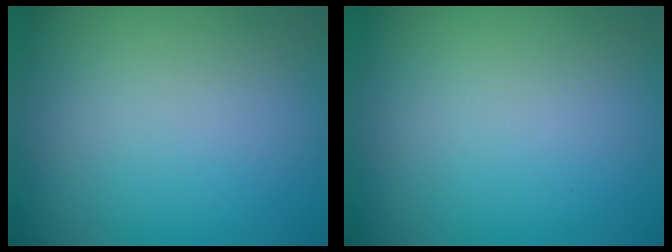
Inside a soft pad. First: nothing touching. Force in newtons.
{"total": 0.0}